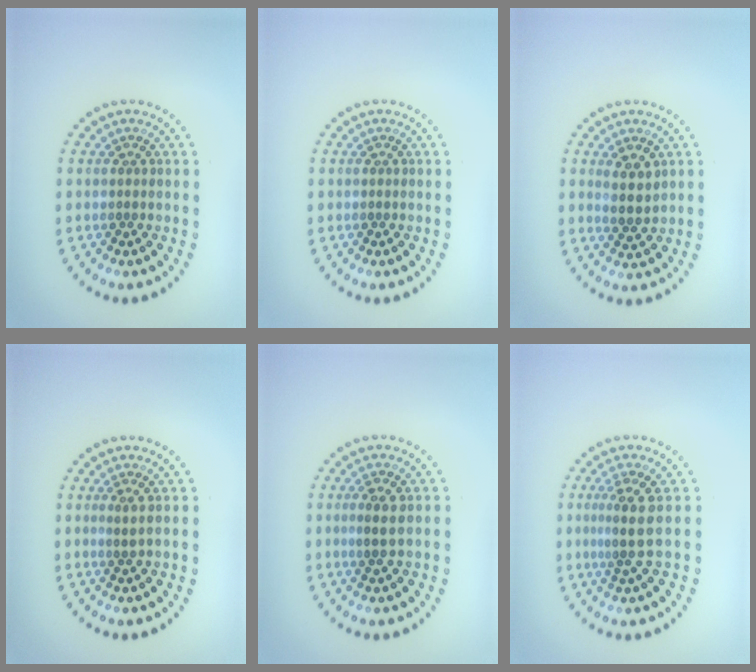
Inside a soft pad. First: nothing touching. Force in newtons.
{"total": 0.0}
{"total": 2.4, "press": 2.1, "slide": 1.1}
{"total": 0.7, "press": 0.3, "slide": 0.6}
{"total": 1.9, "press": 1.8, "slide": 0.7}
{"total": 2.4, "press": 1.8, "slide": 1.7}